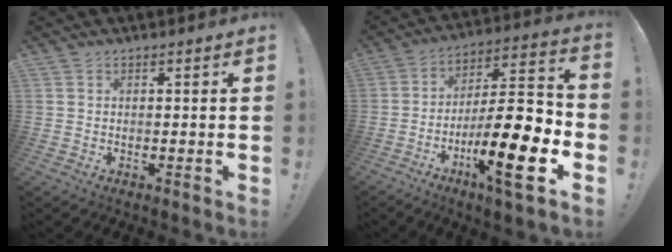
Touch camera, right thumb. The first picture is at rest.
{"total": 21.8, "force": [-8.7, 4.9, 19.4], "torque": [-0.321, 0.039, -0.142]}